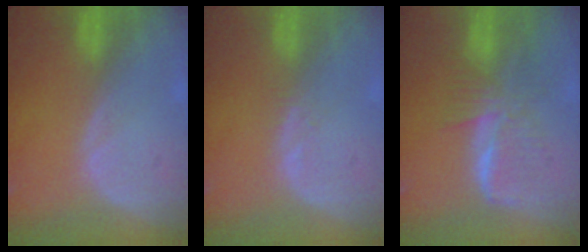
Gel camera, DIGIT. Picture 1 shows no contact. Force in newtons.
{"total": 0.7, "press": 0.7, "slide": 0.1}
{"total": 6.5, "press": 6.3, "slide": 1.6}